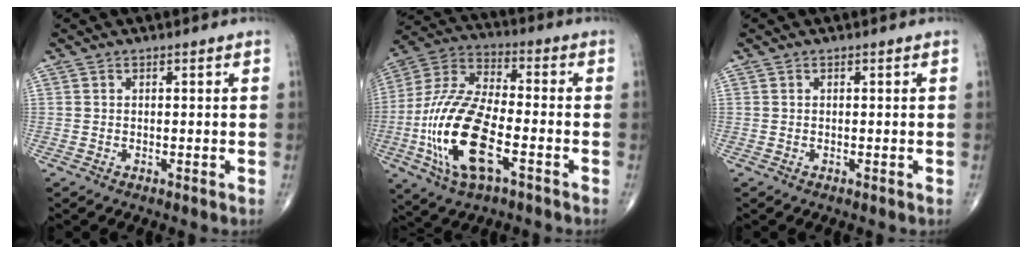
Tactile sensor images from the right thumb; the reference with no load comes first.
{"total": 19.7, "force": [-5.9, 8.3, 16.8], "torque": [-0.352, 0.020, -0.108]}
{"total": 0.0}